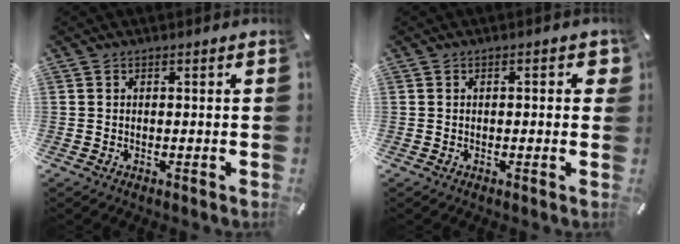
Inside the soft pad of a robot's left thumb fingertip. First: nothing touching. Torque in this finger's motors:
{"motor_torque": [0.22, -0.10, 0.12, 0.04, 0.01]}